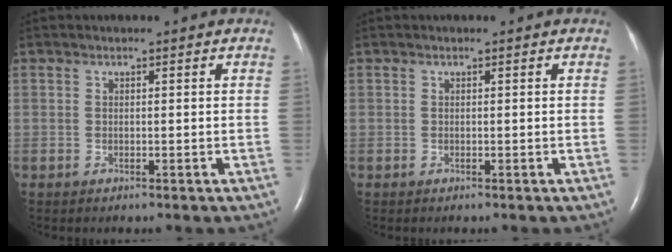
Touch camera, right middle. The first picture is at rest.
{"total": 0.0}